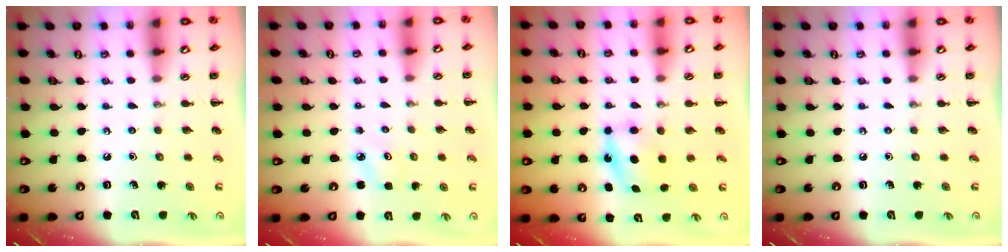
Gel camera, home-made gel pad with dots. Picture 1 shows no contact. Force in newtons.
{"total": 2.2, "press": 2.2, "slide": 0.5}
{"total": 5.1, "press": 4.9, "slide": 1.5}
{"total": 0.0}